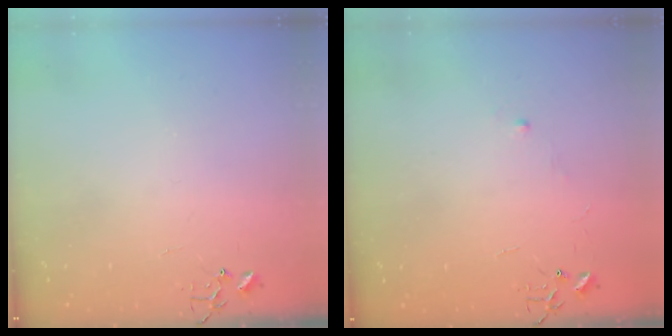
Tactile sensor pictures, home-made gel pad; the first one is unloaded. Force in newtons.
{"total": 4.4, "press": 4.4, "slide": 0.6}